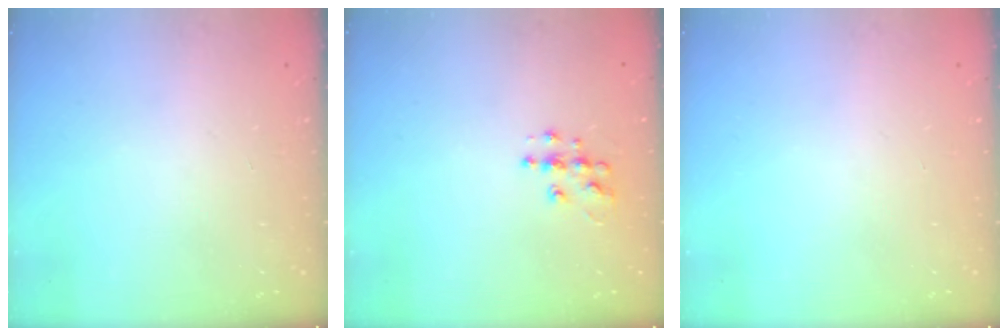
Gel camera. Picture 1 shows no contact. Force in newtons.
{"total": 7.0, "press": 7.0, "slide": 0.3}
{"total": 0.0}